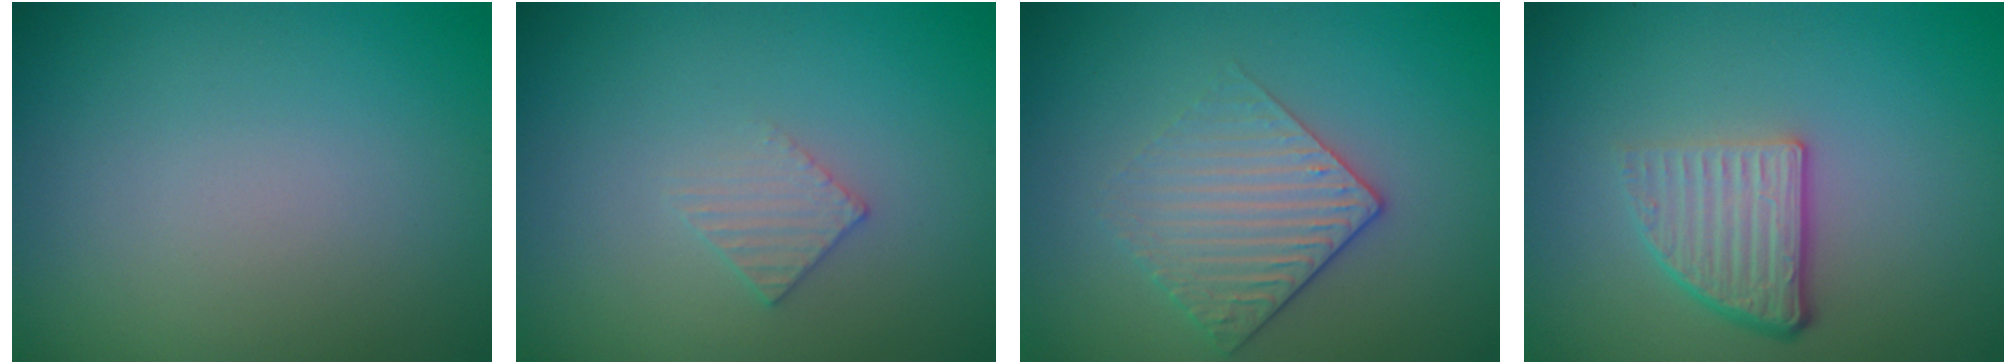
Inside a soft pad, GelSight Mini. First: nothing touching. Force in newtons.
{"total": 1.4, "press": 1.4, "slide": 0.2}
{"total": 3.0, "press": 2.6, "slide": 1.4}
{"total": 3.9, "press": 2.5, "slide": 3.0}